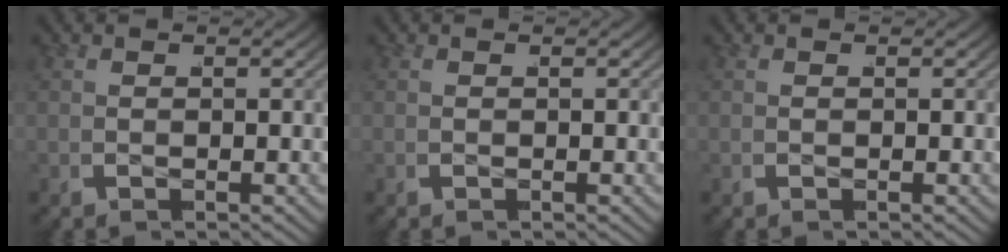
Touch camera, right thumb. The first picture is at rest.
{"total": 0.0}
{"total": 0.0}